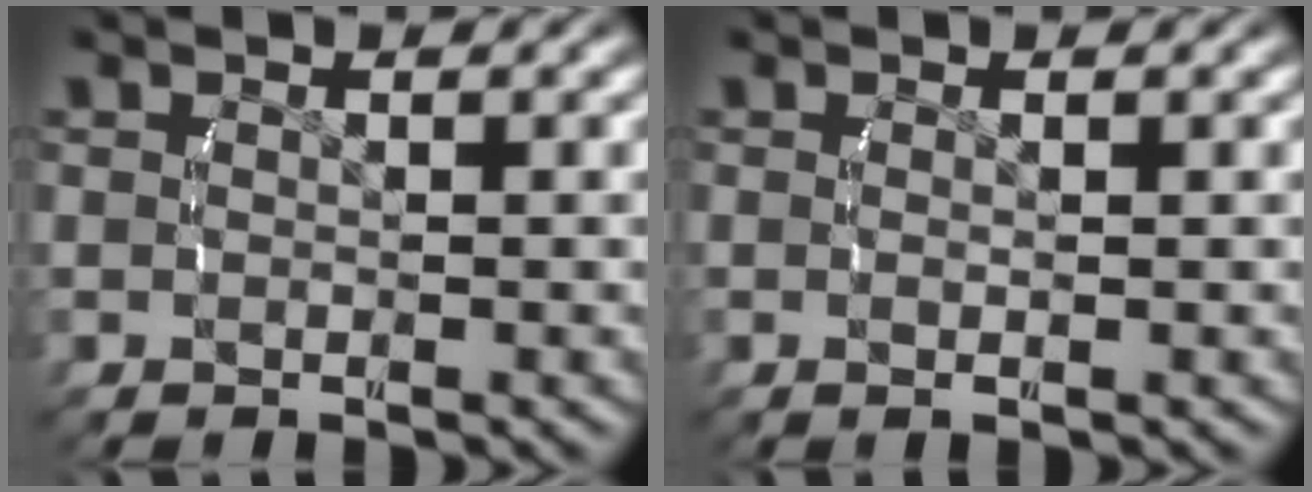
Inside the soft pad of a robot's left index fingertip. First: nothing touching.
{"total": 0.7, "force": [-0.2, -0.3, 0.6], "torque": [-0.016, -0.008, 0.001]}